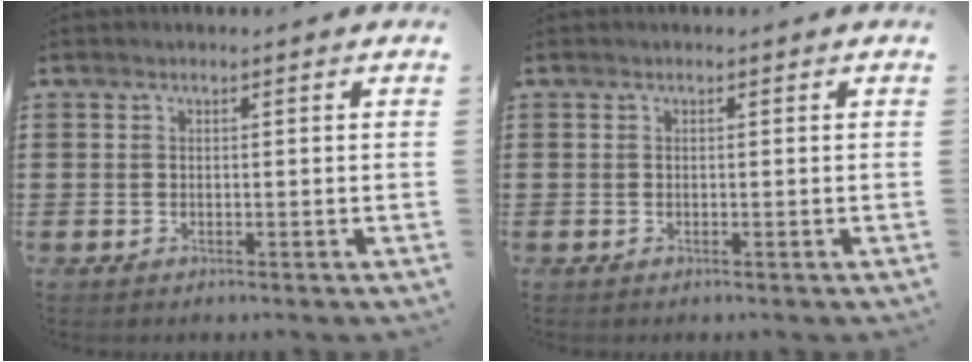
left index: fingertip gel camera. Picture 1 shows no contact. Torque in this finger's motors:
{"motor_torque": [0.04, 0.04, 0.00, 0.00]}